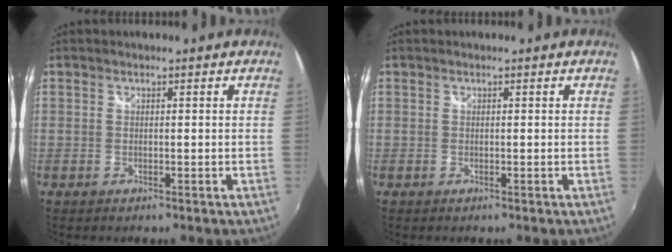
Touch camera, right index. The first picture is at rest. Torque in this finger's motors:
{"motor_torque": [-0.03, 0.04, 0.00, 0.00]}